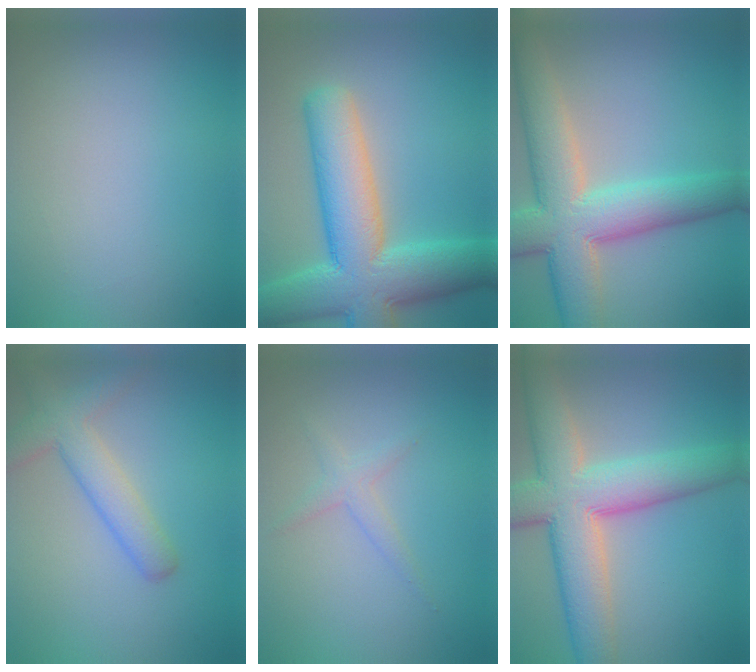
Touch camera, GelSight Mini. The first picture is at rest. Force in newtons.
{"total": 11.8, "press": 11.8, "slide": 0.7}
{"total": 10.3, "press": 10.2, "slide": 0.5}
{"total": 4.2, "press": 4.2, "slide": 0.2}
{"total": 1.6, "press": 1.6, "slide": 0.1}
{"total": 10.2, "press": 10.2, "slide": 0.8}